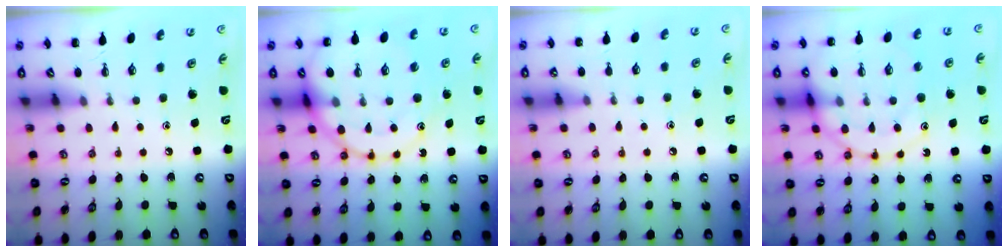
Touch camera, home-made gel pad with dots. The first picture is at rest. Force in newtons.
{"total": 17.5, "press": 17.2, "slide": 3.4}
{"total": 5.0, "press": 4.7, "slide": 1.5}
{"total": 15.7, "press": 15.6, "slide": 1.6}